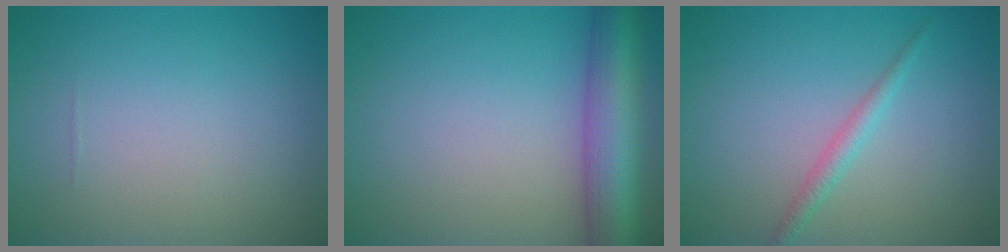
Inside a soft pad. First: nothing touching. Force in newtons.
{"total": 7.8, "press": 7.8, "slide": 0.3}
{"total": 1.5, "press": 1.5, "slide": 0.0}